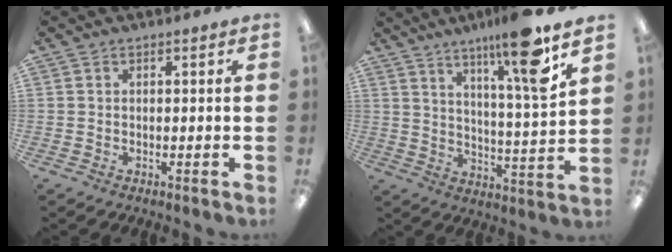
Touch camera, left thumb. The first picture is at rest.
{"total": 14.7, "force": [10.2, 0.9, 10.6], "torque": [-0.175, -0.054, 0.152]}